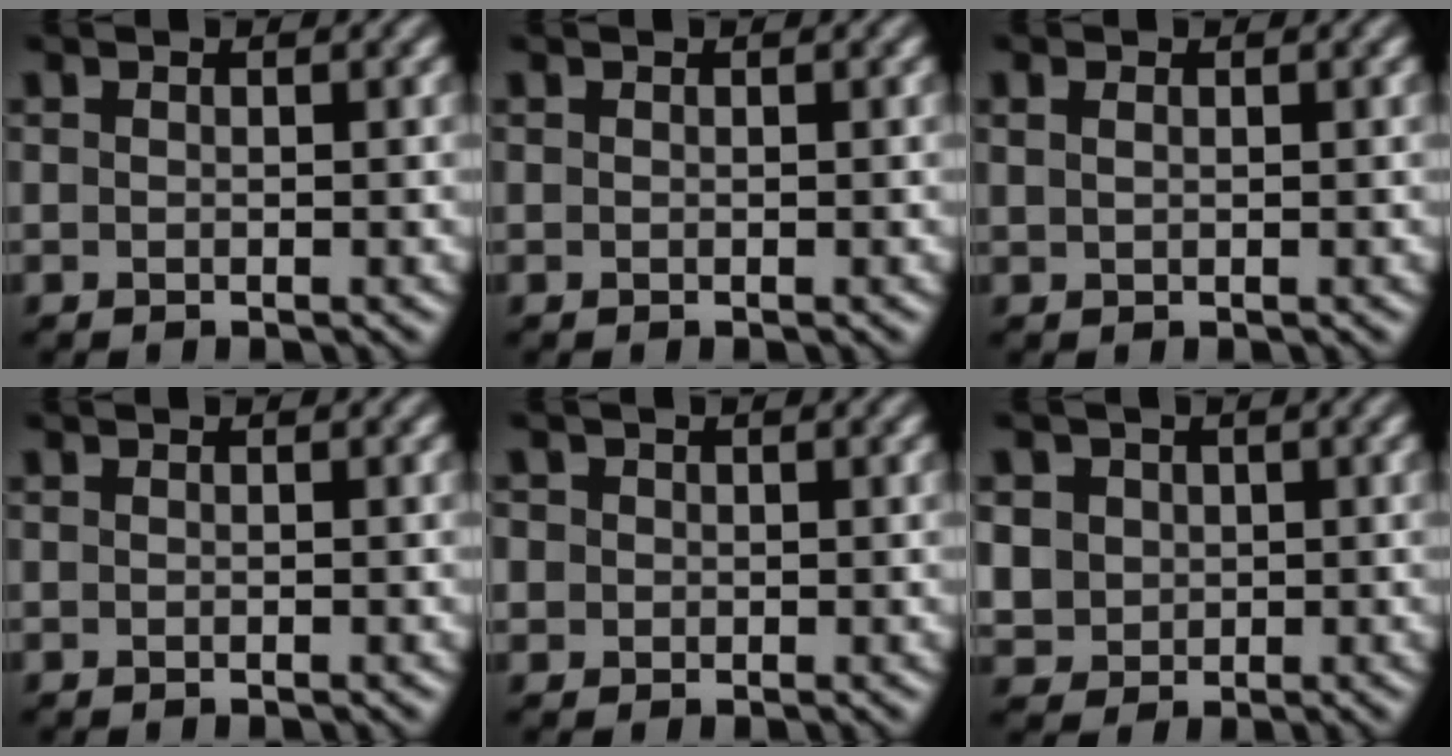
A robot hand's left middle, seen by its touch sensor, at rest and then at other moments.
{"total": 0.0}
{"total": 0.7, "force": [0.6, 0.2, 0.2], "torque": [-0.009, -0.002, 0.009]}
{"total": 0.0}
{"total": 1.1, "force": [0.4, 1.0, -0.2], "torque": [0.003, 0.004, 0.002]}
{"total": 4.3, "force": [1.6, 3.8, 1.1], "torque": [-0.051, 0.019, 0.030]}